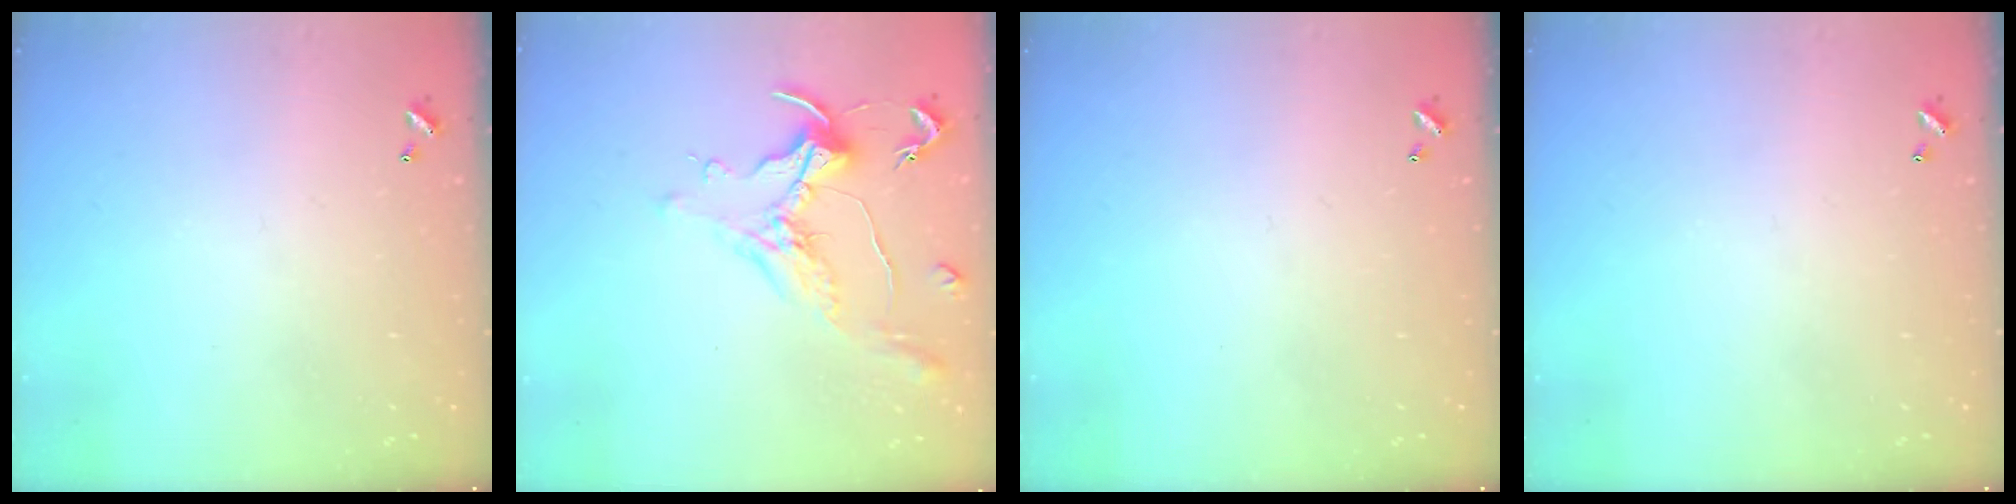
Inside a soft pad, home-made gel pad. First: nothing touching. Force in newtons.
{"total": 1.5, "press": 1.4, "slide": 0.6}
{"total": 0.0}
{"total": 0.0}